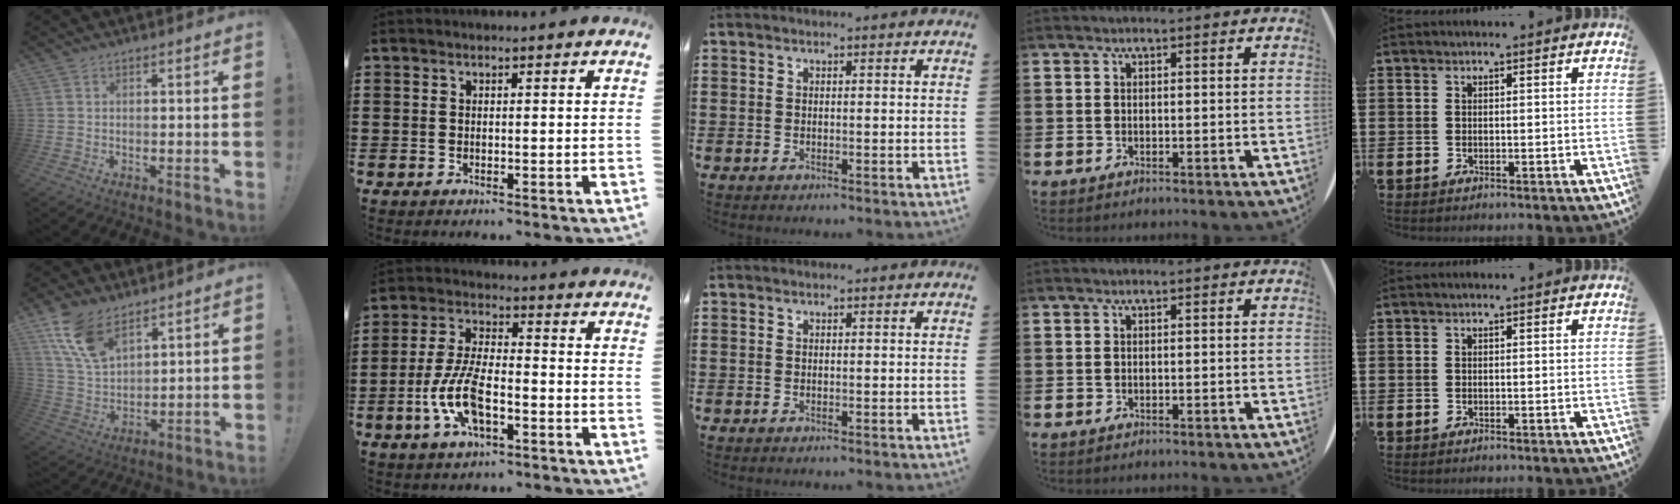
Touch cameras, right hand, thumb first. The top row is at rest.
{"thumb": {"total": 13.1, "force": [8.9, 6.7, 7.0], "torque": [-0.137, -0.040, 0.174]}, "index": {"total": 9.2, "force": [-3.1, 3.9, 7.8], "torque": [-0.183, -0.009, -0.065]}}